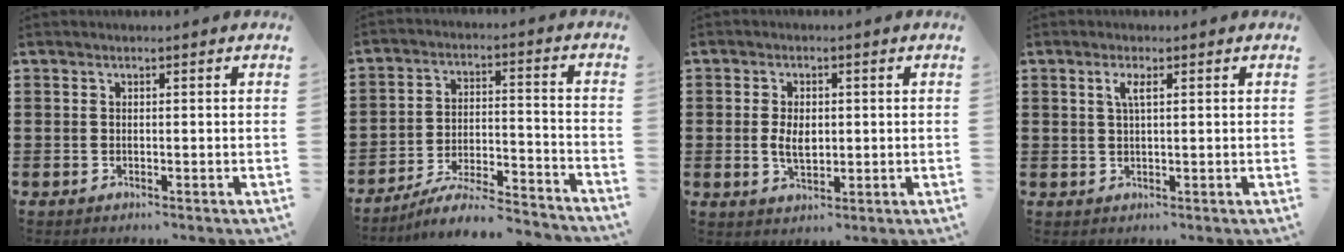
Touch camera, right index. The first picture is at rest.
{"total": 7.1, "force": [-6.4, 0.7, 2.8], "torque": [-0.051, 0.001, -0.125]}
{"total": 4.0, "force": [0.0, 2.4, 3.3], "torque": [-0.057, 0.005, -0.002]}
{"total": 2.2, "force": [0.9, 0.6, 2.0], "torque": [-0.041, 0.005, 0.014]}